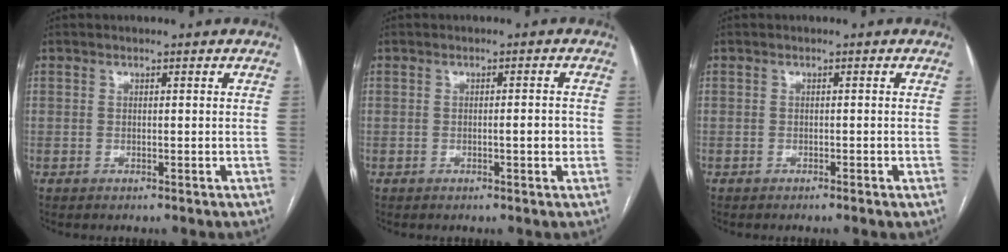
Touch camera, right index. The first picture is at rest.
{"total": 2.3, "force": [-0.5, 0.3, 2.2], "torque": [-0.032, 0.001, -0.008]}
{"total": 0.7, "force": [-0.5, 0.0, 0.4], "torque": [-0.009, -0.001, -0.010]}